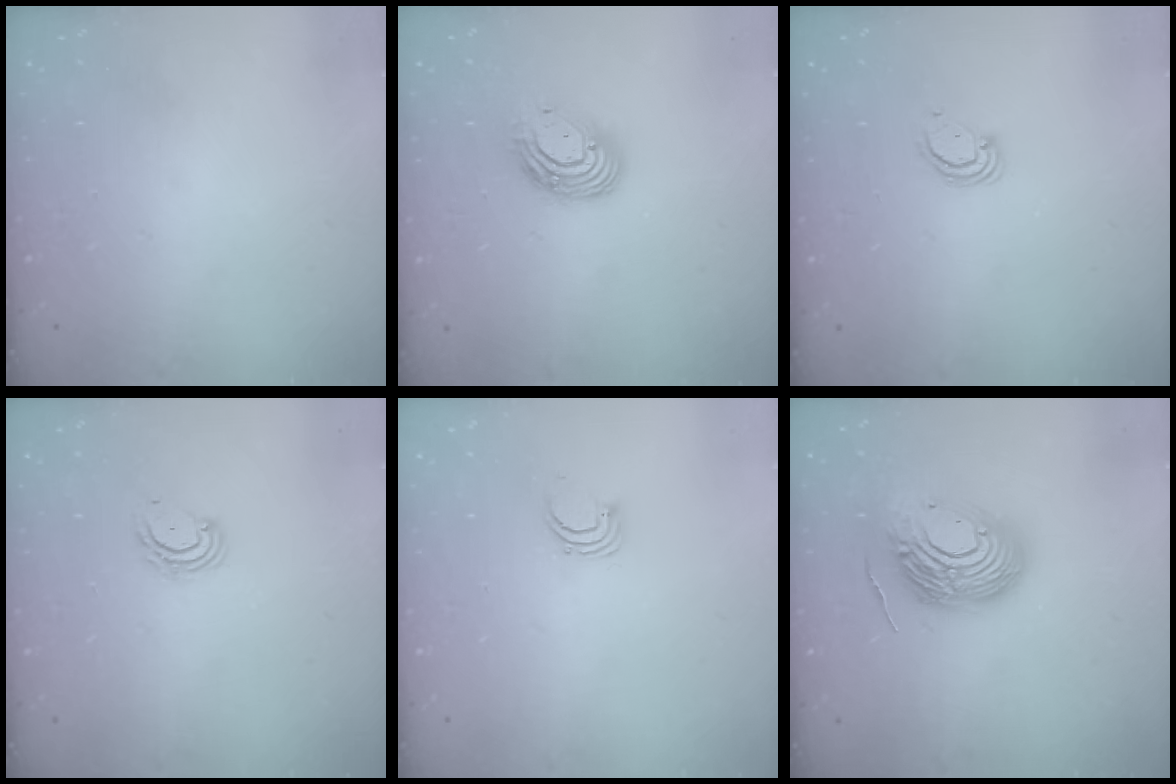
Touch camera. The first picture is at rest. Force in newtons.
{"total": 11.1, "press": 11.0, "slide": 1.1}
{"total": 3.4, "press": 3.4, "slide": 0.3}
{"total": 5.0, "press": 5.0, "slide": 0.4}
{"total": 2.5, "press": 2.5, "slide": 0.1}
{"total": 15.3, "press": 15.1, "slide": 2.2}